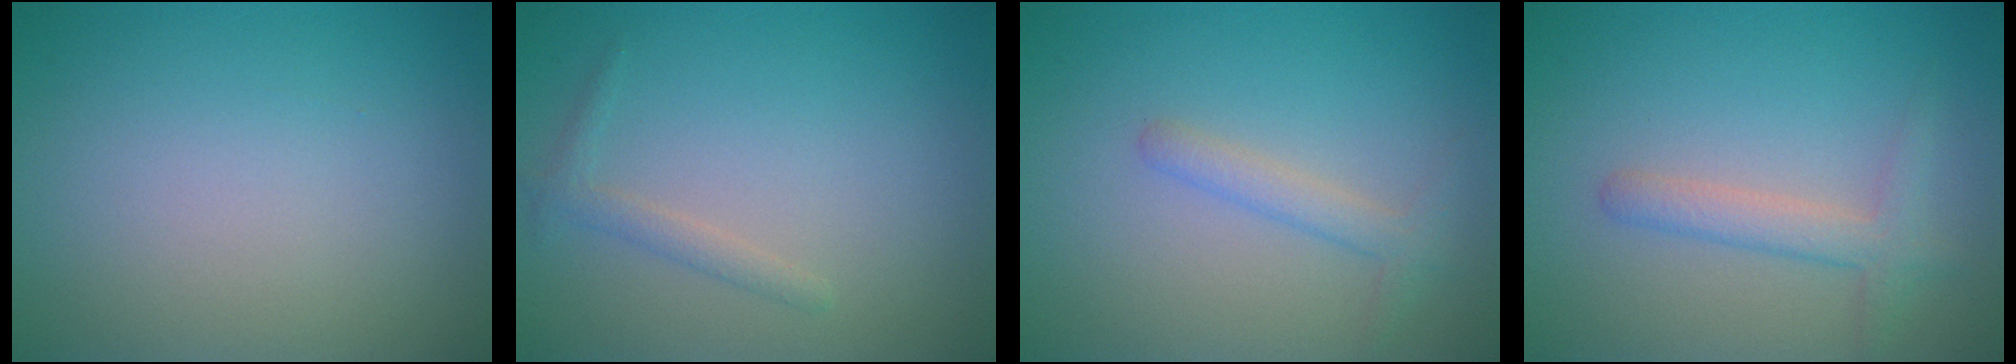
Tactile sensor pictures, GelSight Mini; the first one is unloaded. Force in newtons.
{"total": 1.3, "press": 1.3, "slide": 0.0}
{"total": 1.8, "press": 1.8, "slide": 0.0}
{"total": 1.8, "press": 1.8, "slide": 0.2}